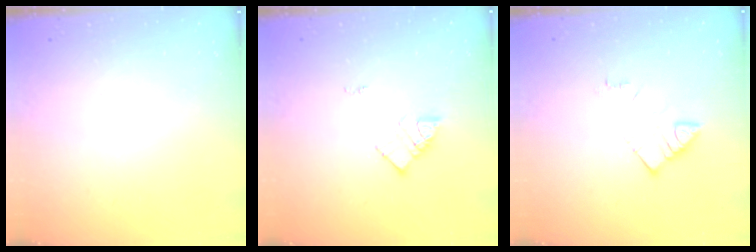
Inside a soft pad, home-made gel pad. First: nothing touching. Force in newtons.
{"total": 8.7, "press": 8.7, "slide": 0.5}
{"total": 7.5, "press": 7.5, "slide": 0.6}